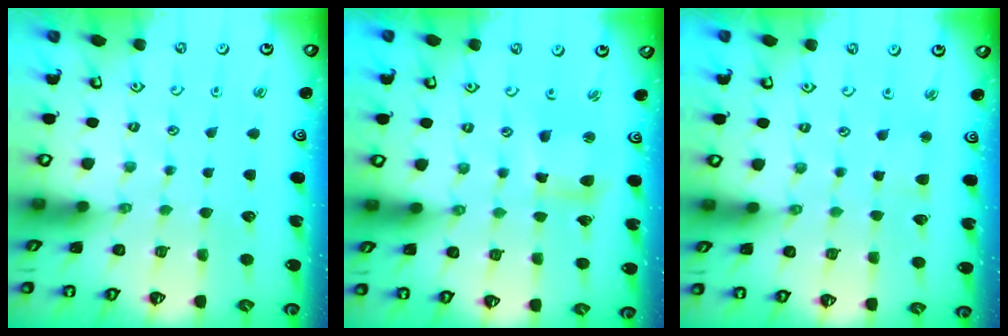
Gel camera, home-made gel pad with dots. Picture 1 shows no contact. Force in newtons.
{"total": 6.0, "press": 5.9, "slide": 0.9}
{"total": 2.5, "press": 2.5, "slide": 0.3}